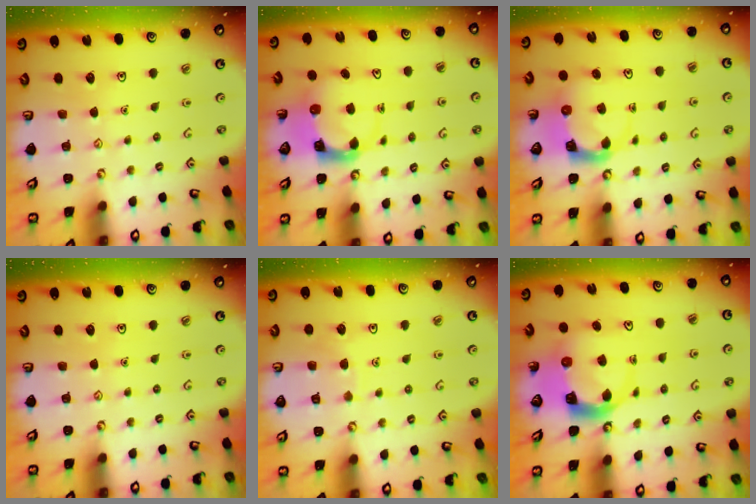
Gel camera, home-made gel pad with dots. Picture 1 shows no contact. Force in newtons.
{"total": 3.8, "press": 3.7, "slide": 0.5}
{"total": 3.7, "press": 3.7, "slide": 0.6}
{"total": 0.0}
{"total": 3.5, "press": 3.5, "slide": 0.3}
{"total": 5.4, "press": 5.4, "slide": 0.7}